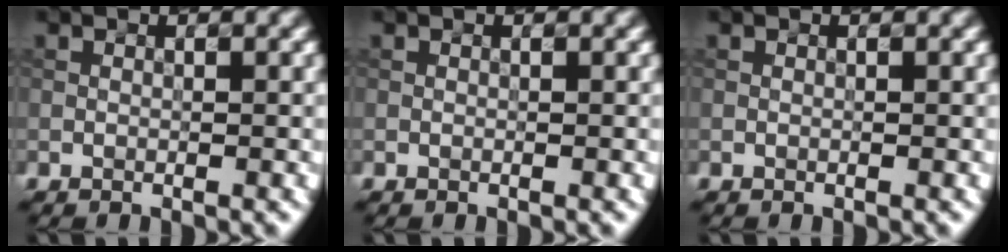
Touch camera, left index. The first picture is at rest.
{"total": 0.0}
{"total": 0.0}